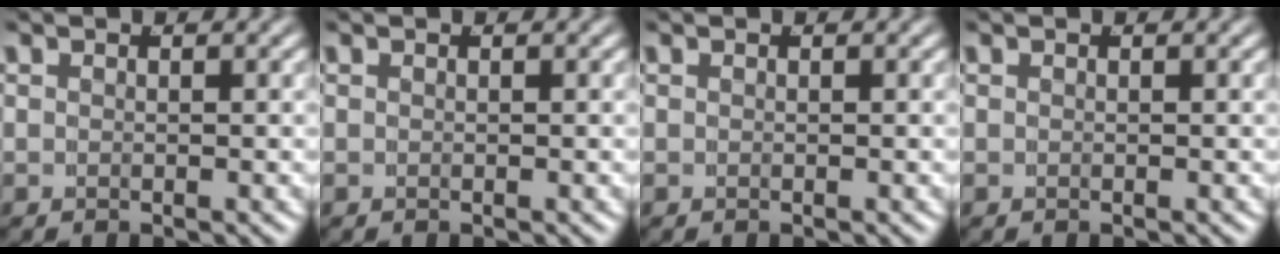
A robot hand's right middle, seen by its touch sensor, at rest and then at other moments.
{"total": 0.0}
{"total": 0.0}
{"total": 0.0}